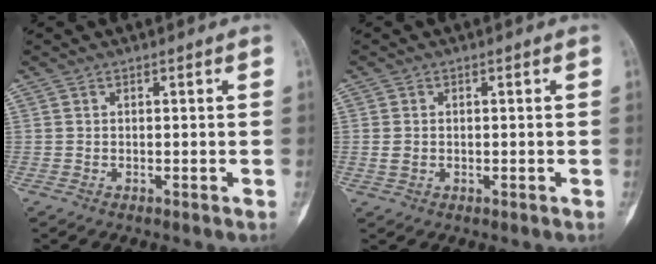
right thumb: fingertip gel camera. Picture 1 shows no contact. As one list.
[{"total": 2.0, "force": [-0.1, 1.6, 1.2], "torque": [-0.024, 0.005, 0.000]}]